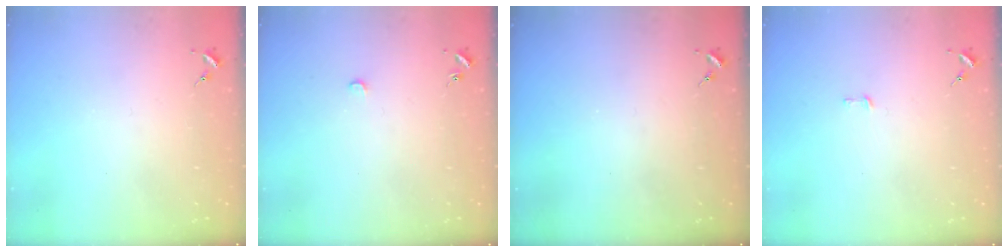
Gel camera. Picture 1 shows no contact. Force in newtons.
{"total": 3.8, "press": 3.8, "slide": 0.3}
{"total": 0.0}
{"total": 3.5, "press": 3.5, "slide": 0.3}